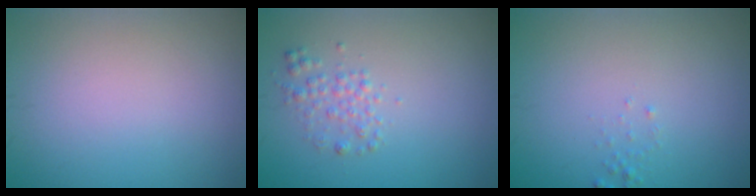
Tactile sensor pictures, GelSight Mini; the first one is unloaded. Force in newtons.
{"total": 1.6, "press": 1.6, "slide": 0.0}
{"total": 0.6, "press": 0.6, "slide": 0.1}